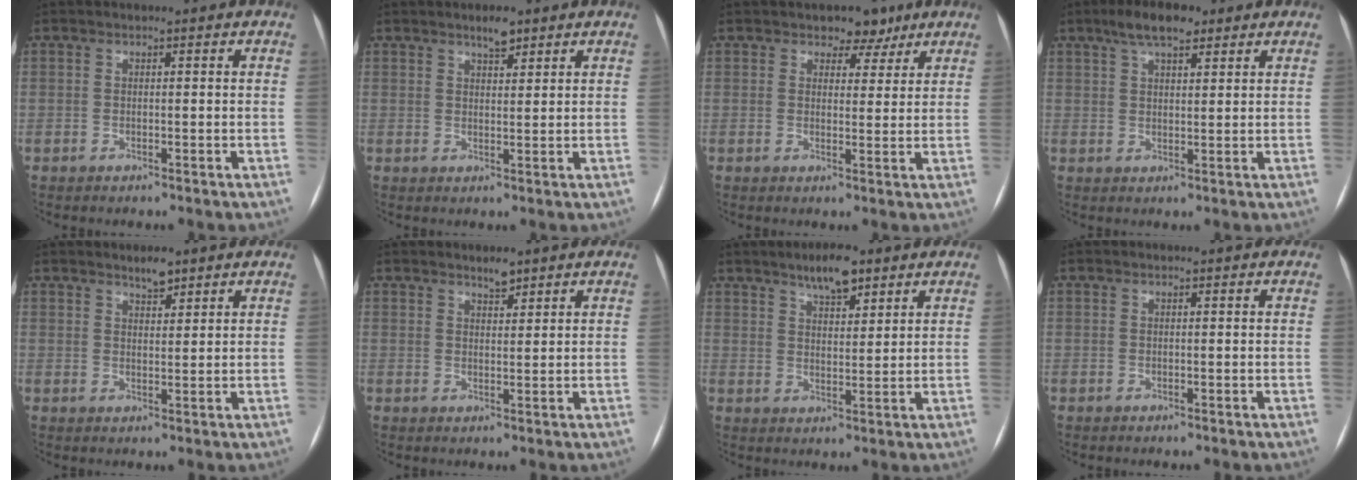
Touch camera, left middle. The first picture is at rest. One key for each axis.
{"total": 2.6, "fx": 2.0, "fy": 0.7, "fz": 1.5, "tx": -0.027, "ty": 0.002, "tz": 0.033}
{"total": 4.3, "fx": 3.0, "fy": 2.7, "fz": 1.4, "tx": -0.006, "ty": 0.002, "tz": 0.040}
{"total": 6.5, "fx": 4.3, "fy": 2.2, "fz": 4.3, "tx": -0.080, "ty": 0.017, "tz": 0.074}
{"total": 2.6, "fx": 2.1, "fy": 0.7, "fz": 1.2, "tx": -0.022, "ty": 0.000, "tz": 0.036}
{"total": 2.1, "fx": 1.8, "fy": 0.5, "fz": 0.9, "tx": -0.016, "ty": 0.000, "tz": 0.031}
{"total": 6.2, "fx": 4.4, "fy": 1.9, "fz": 3.9, "tx": -0.065, "ty": 0.006, "tz": 0.073}
{"total": 0.0}